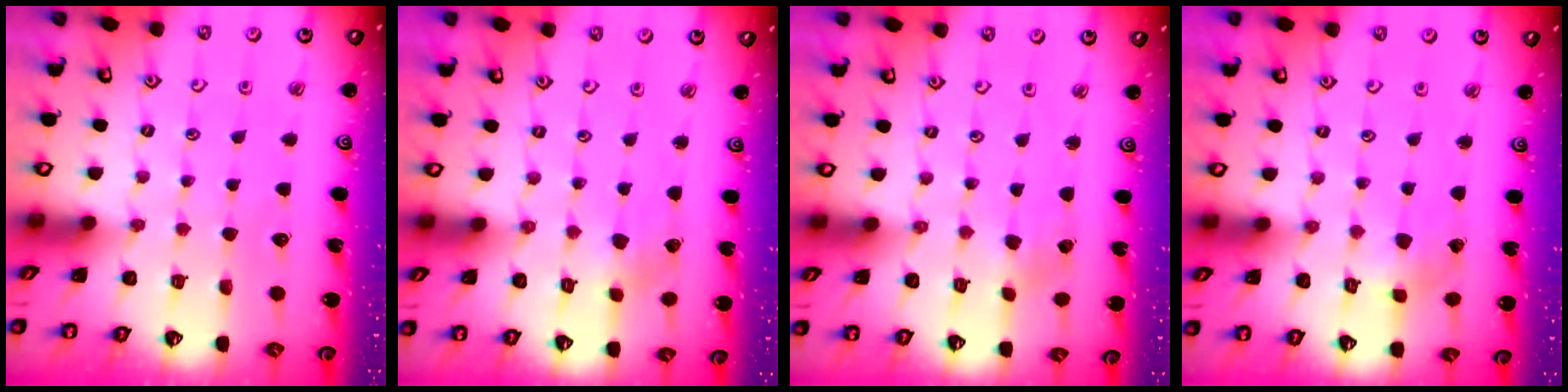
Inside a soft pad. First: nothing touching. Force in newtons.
{"total": 2.3, "press": 2.3, "slide": 0.4}
{"total": 2.2, "press": 2.2, "slide": 0.2}
{"total": 1.6, "press": 1.6, "slide": 0.1}